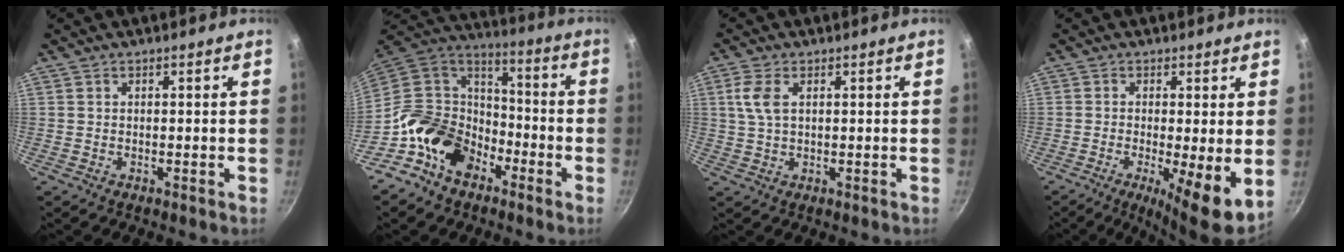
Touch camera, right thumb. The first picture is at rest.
{"total": 16.6, "force": [-8.6, 11.8, 7.9], "torque": [-0.086, 0.070, -0.171]}
{"total": 4.7, "force": [1.3, 2.4, 3.7], "torque": [-0.081, 0.004, 0.026]}
{"total": 8.6, "force": [-1.2, 1.7, 8.3], "torque": [-0.129, -0.012, -0.017]}